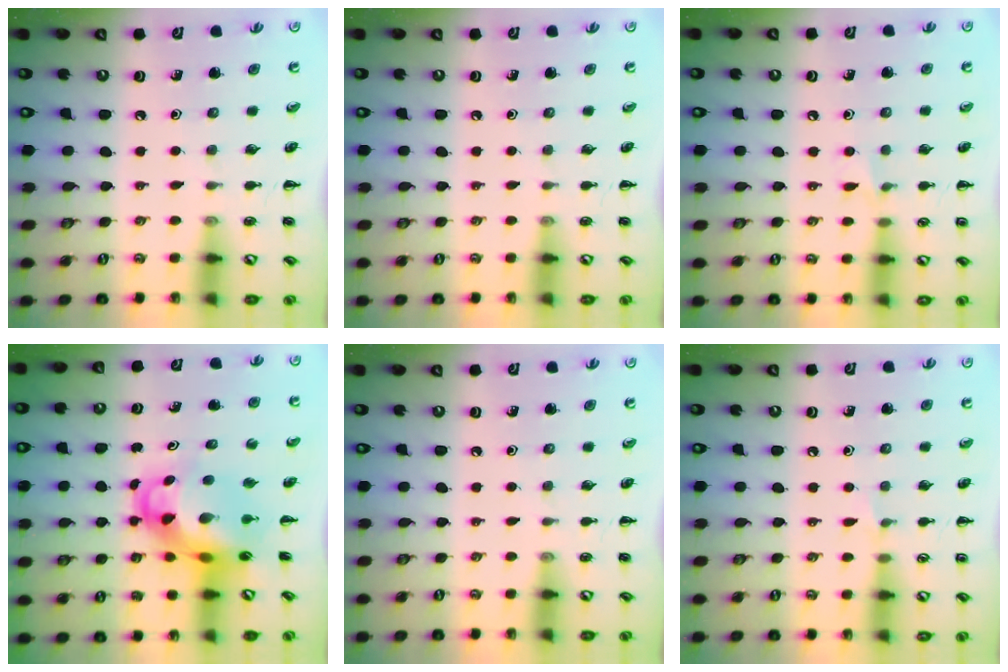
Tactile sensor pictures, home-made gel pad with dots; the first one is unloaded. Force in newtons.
{"total": 0.0}
{"total": 3.6, "press": 3.5, "slide": 1.1}
{"total": 5.7, "press": 5.5, "slide": 1.5}
{"total": 0.0}
{"total": 3.4, "press": 3.1, "slide": 1.3}